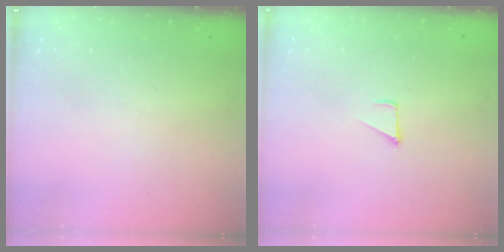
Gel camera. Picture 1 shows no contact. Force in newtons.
{"total": 1.2, "press": 1.2, "slide": 0.1}